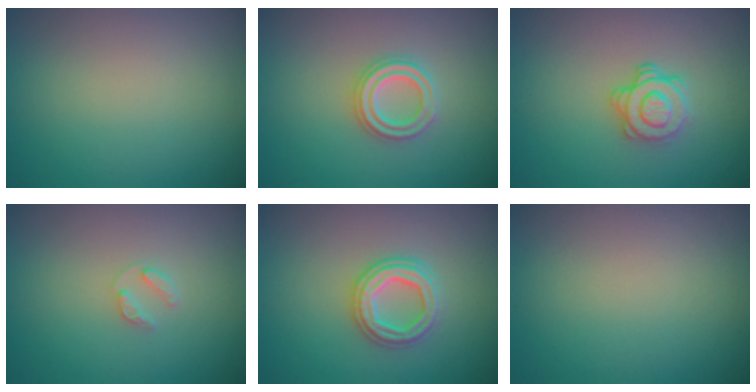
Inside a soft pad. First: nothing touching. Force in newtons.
{"total": 2.4, "press": 2.3, "slide": 0.5}
{"total": 2.4, "press": 2.0, "slide": 1.4}
{"total": 1.1, "press": 1.1, "slide": 0.2}
{"total": 2.9, "press": 2.9, "slide": 0.6}
{"total": 0.0}